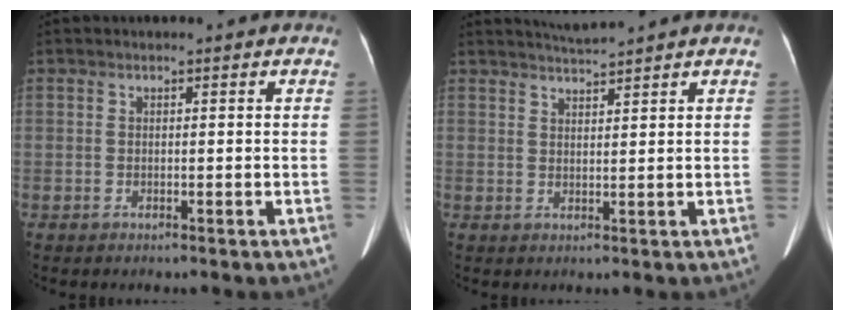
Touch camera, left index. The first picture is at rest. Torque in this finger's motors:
{"motor_torque": [0.19, -0.35, -0.02, 0.01]}